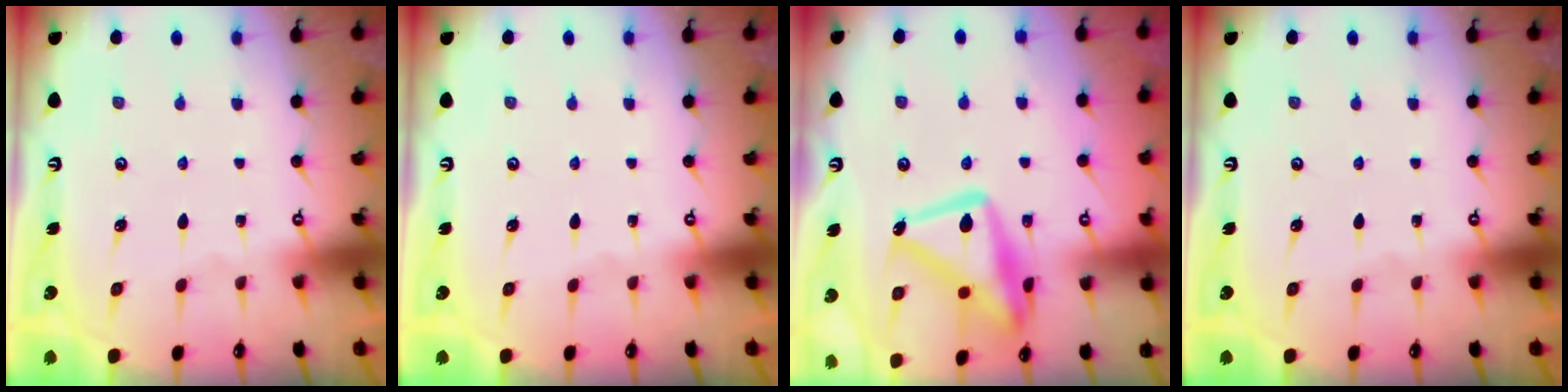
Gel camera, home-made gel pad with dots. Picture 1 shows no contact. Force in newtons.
{"total": 0.0}
{"total": 17.6, "press": 17.5, "slide": 1.3}
{"total": 0.0}